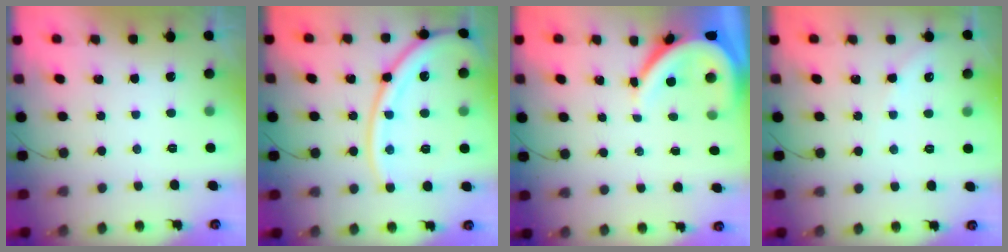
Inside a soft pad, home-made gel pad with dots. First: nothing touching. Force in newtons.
{"total": 16.8, "press": 16.7, "slide": 2.1}
{"total": 8.9, "press": 8.8, "slide": 1.0}
{"total": 3.0, "press": 3.0, "slide": 0.5}